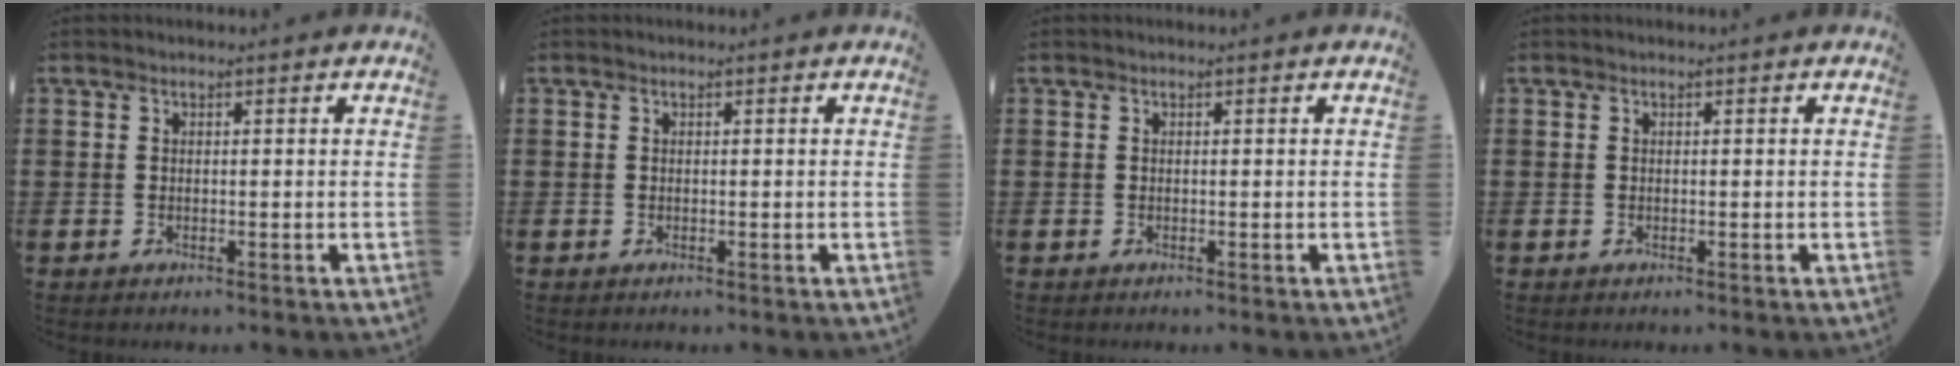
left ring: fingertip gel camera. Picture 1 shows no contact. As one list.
[{"total": 0.0}, {"total": 0.0}, {"total": 0.0}]